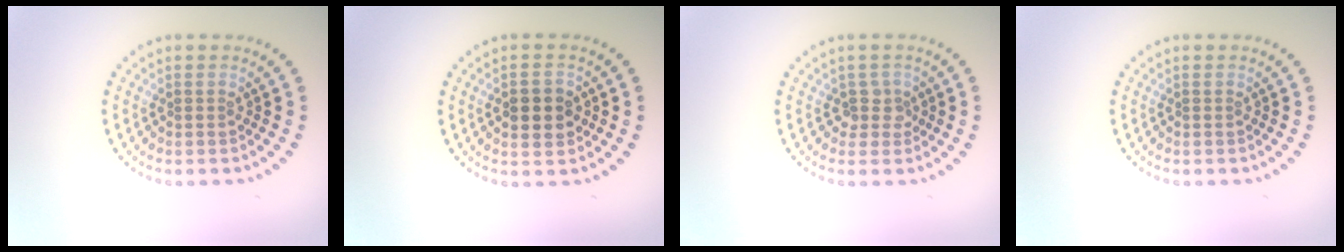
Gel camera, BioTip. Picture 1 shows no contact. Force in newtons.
{"total": 2.9, "press": 2.9, "slide": 0.1}
{"total": 1.7, "press": 1.3, "slide": 1.2}
{"total": 0.0}